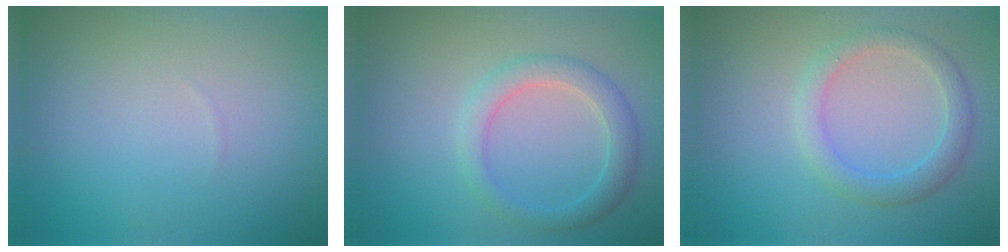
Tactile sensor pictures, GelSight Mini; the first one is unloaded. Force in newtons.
{"total": 2.8, "press": 2.8, "slide": 0.1}
{"total": 2.6, "press": 2.6, "slide": 0.2}